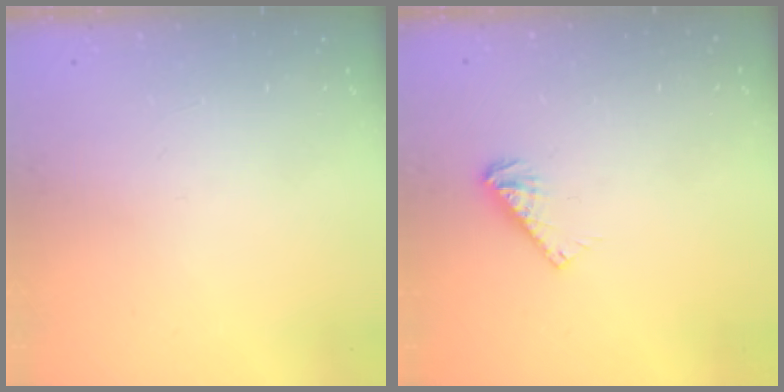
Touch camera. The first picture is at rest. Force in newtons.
{"total": 5.3, "press": 5.3, "slide": 0.4}